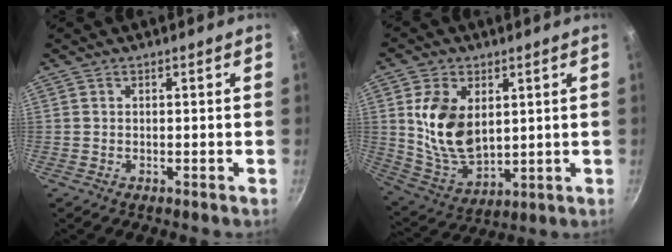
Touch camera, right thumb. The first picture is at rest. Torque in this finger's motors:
{"motor_torque": [1.58, 1.59, 1.27, -0.22, 0.32]}